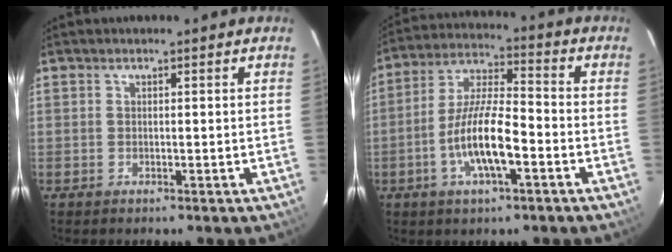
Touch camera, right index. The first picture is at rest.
{"total": 11.7, "force": [-4.3, 3.0, 10.4], "torque": [-0.211, -0.001, -0.081]}